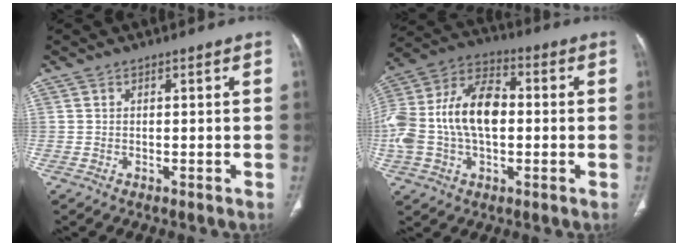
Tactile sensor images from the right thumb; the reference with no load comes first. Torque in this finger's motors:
{"motor_torque": [2.58, 2.42, 1.76, -0.36, 0.23]}